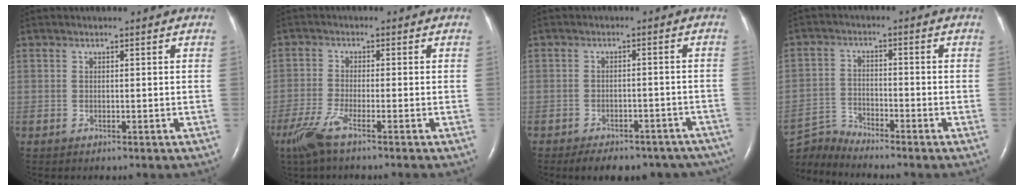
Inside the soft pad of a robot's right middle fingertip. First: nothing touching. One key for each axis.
{"total": 5.2, "fx": -3.6, "fy": 0.0, "fz": 3.7, "tx": -0.086, "ty": -0.015, "tz": -0.077}
{"total": 16.0, "fx": -12.7, "fy": 7.3, "fz": 6.3, "tx": -0.094, "ty": 0.011, "tz": -0.141}
{"total": 5.7, "fx": -5.5, "fy": -1.2, "fz": -0.8, "tx": 0.001, "ty": -0.005, "tz": -0.106}